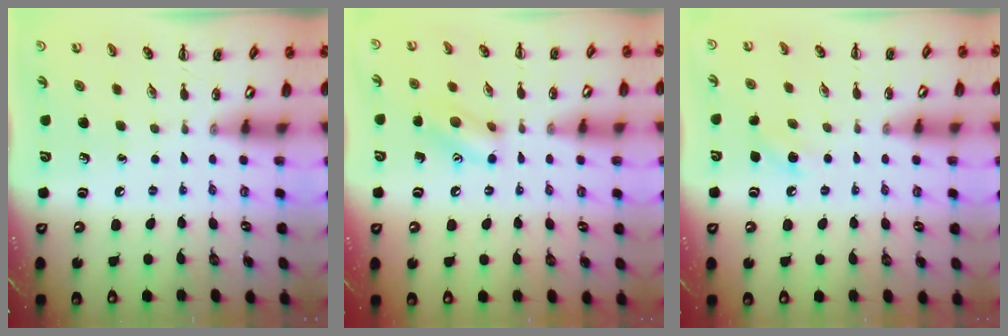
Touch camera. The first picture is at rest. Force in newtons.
{"total": 10.6, "press": 10.5, "slide": 1.0}
{"total": 4.4, "press": 4.2, "slide": 1.2}